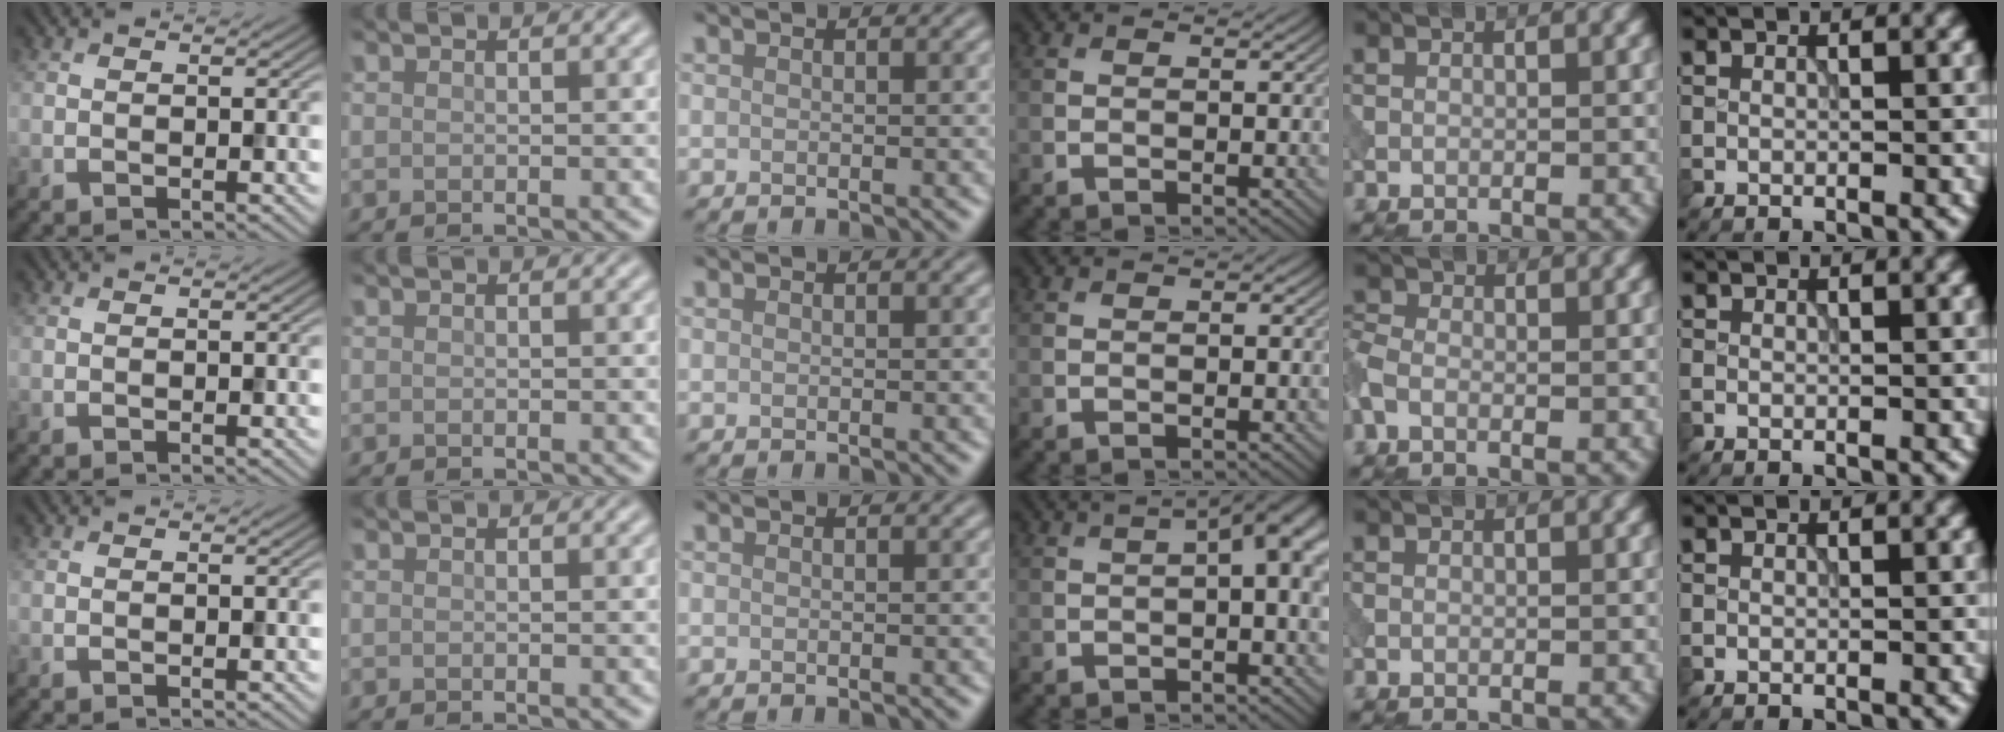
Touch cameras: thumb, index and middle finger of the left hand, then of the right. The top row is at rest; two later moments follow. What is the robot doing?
{"motion": "dispense", "object": "syringe"}